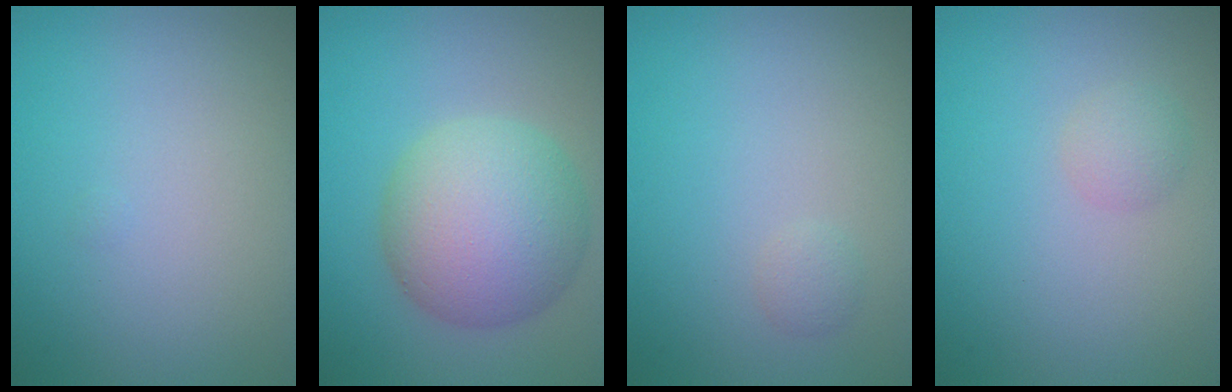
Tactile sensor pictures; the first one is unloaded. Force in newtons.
{"total": 8.1, "press": 8.1, "slide": 0.3}
{"total": 0.7, "press": 0.7, "slide": 0.1}
{"total": 1.4, "press": 1.4, "slide": 0.0}